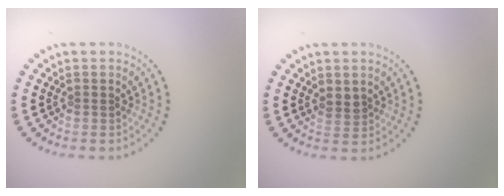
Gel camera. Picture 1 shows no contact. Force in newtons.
{"total": 1.2, "press": 1.1, "slide": 0.5}